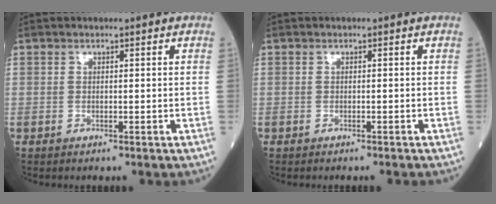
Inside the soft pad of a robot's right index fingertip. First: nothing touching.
{"total": 1.0, "force": [-0.9, -0.2, 0.3], "torque": [-0.004, 0.001, -0.014]}